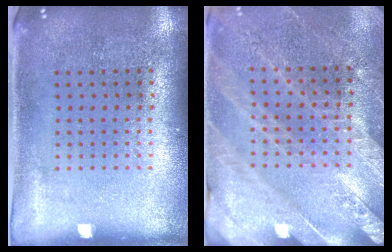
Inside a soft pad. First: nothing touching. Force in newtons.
{"total": 2.6, "press": 2.6, "slide": 0.4}